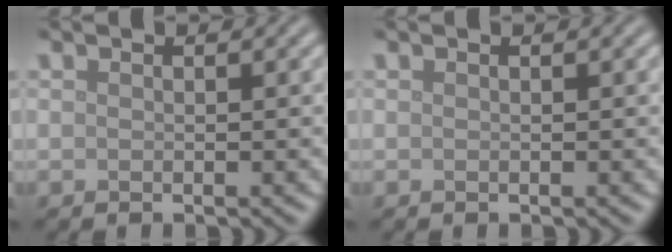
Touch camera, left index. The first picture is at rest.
{"total": 0.0}